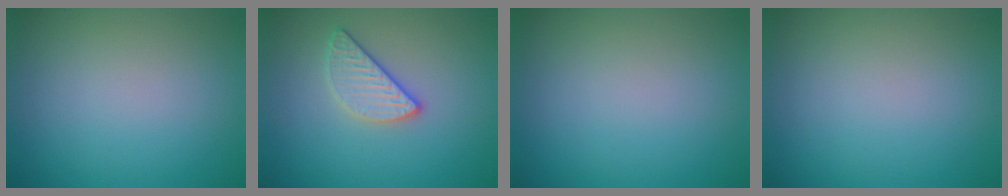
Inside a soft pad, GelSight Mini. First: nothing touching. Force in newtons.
{"total": 2.5, "press": 2.4, "slide": 0.8}
{"total": 0.0}
{"total": 0.0}